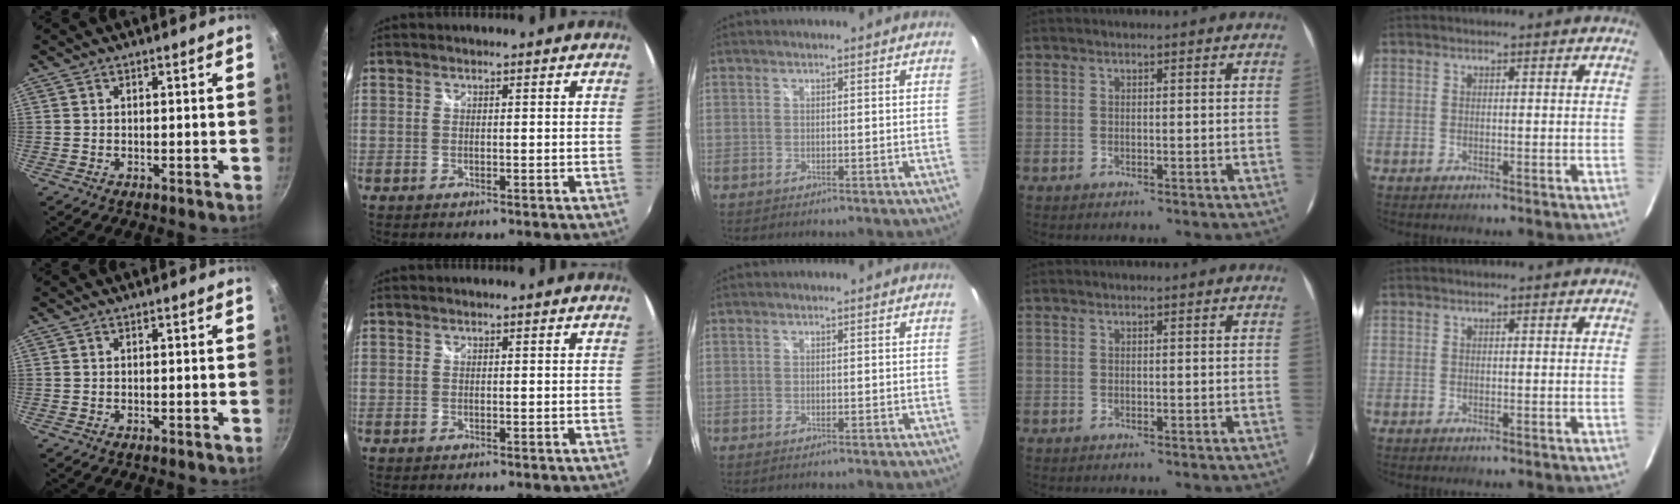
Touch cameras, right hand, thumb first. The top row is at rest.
{}